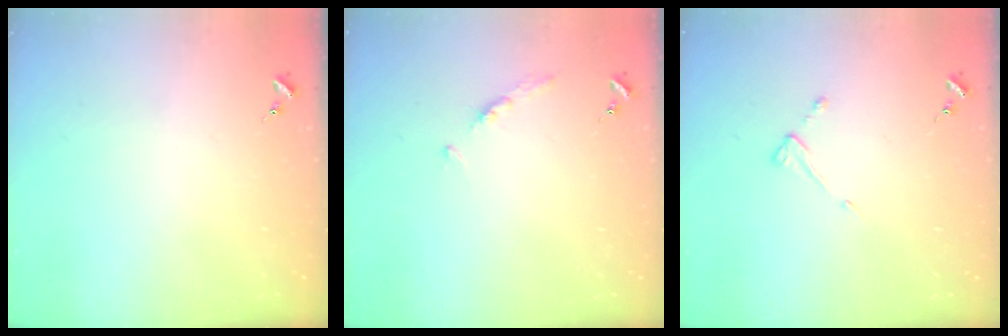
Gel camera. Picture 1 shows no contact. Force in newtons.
{"total": 3.5, "press": 3.5, "slide": 0.5}
{"total": 3.8, "press": 3.8, "slide": 0.4}